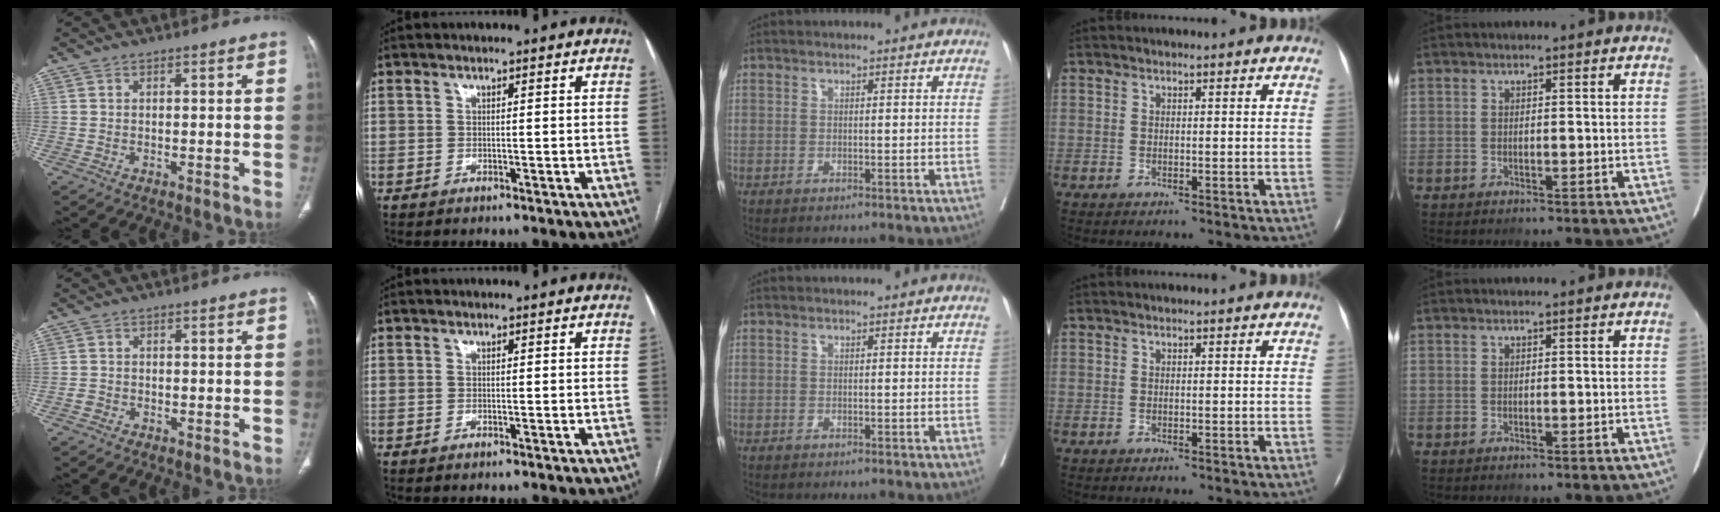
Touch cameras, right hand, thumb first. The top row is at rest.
{"thumb": {"total": 1.2, "force": [-0.7, 0.9, 0.2], "torque": [-0.006, 0.002, -0.019]}}